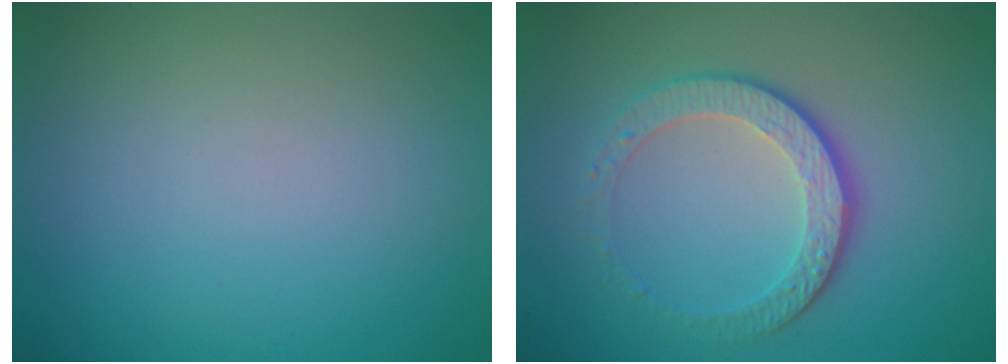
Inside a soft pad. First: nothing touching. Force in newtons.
{"total": 4.4, "press": 3.2, "slide": 2.9}